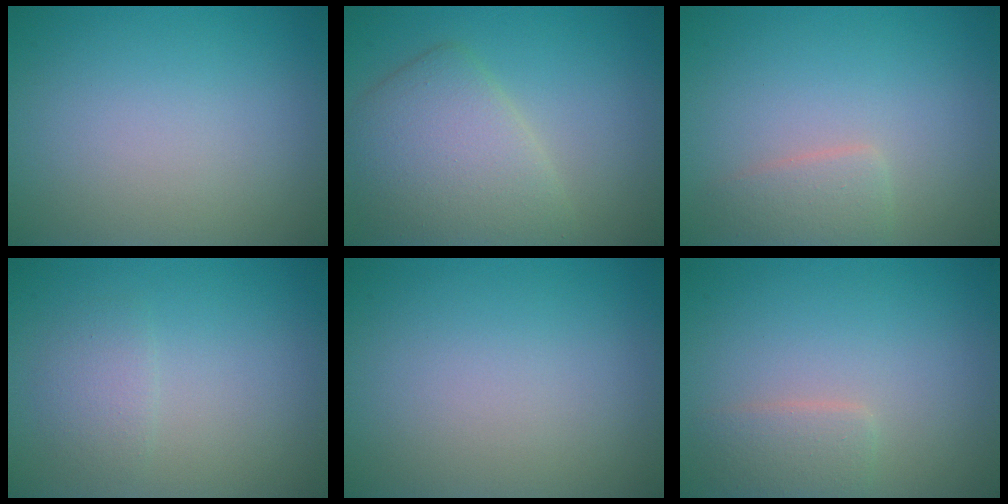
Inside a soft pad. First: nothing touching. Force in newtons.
{"total": 5.8, "press": 5.8, "slide": 0.2}
{"total": 2.0, "press": 2.0, "slide": 0.1}
{"total": 1.5, "press": 1.5, "slide": 0.1}
{"total": 0.0}
{"total": 2.0, "press": 2.0, "slide": 0.1}